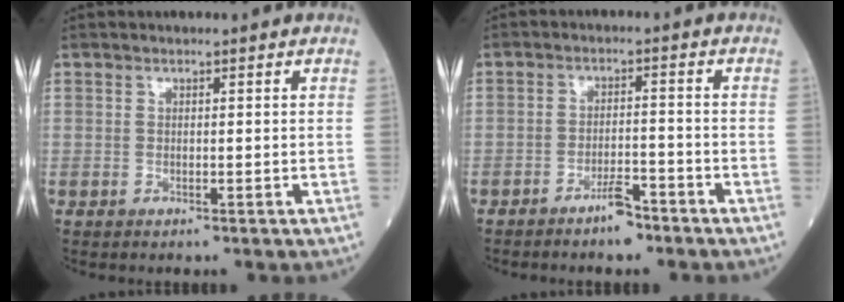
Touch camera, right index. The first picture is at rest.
{"total": 3.7, "force": [-2.9, 0.8, 2.0], "torque": [-0.035, 0.003, -0.050]}